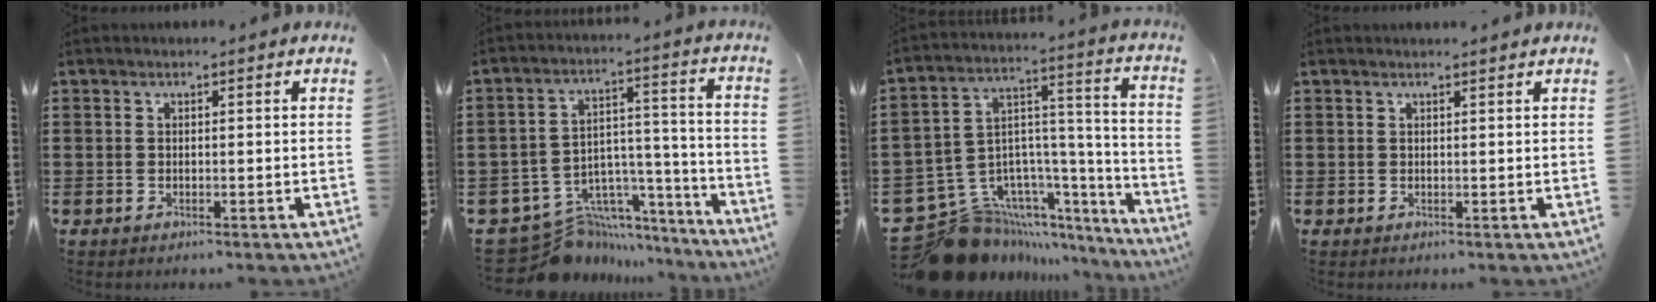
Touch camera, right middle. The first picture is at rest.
{"total": 10.5, "force": [-7.7, 6.8, 2.3], "torque": [-0.056, 0.005, -0.132]}
{"total": 12.8, "force": [-9.7, 7.7, 3.2], "torque": [-0.093, 0.012, -0.173]}
{"total": 0.7, "force": [0.7, -0.2, 0.1], "torque": [-0.002, -0.003, 0.014]}